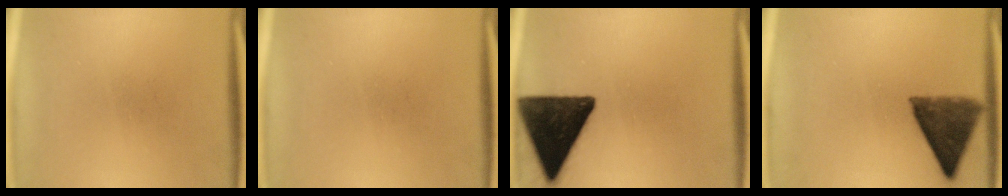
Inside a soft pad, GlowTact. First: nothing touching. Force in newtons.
{"total": 0.0}
{"total": 16.2}
{"total": 10.3}